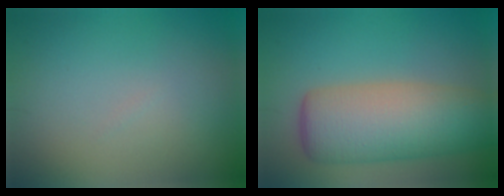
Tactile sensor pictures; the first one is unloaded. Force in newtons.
{"total": 9.9, "press": 9.9, "slide": 0.5}